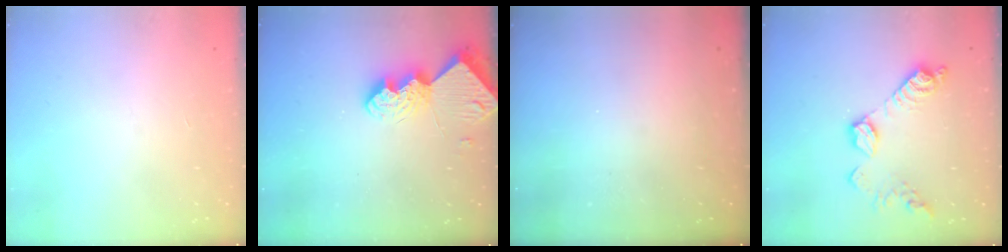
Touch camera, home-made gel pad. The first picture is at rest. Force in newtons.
{"total": 9.7, "press": 9.7, "slide": 0.9}
{"total": 0.0}
{"total": 12.8, "press": 12.8, "slide": 0.8}